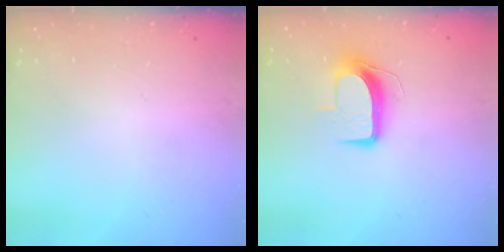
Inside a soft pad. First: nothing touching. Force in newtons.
{"total": 9.8, "press": 9.8, "slide": 0.3}